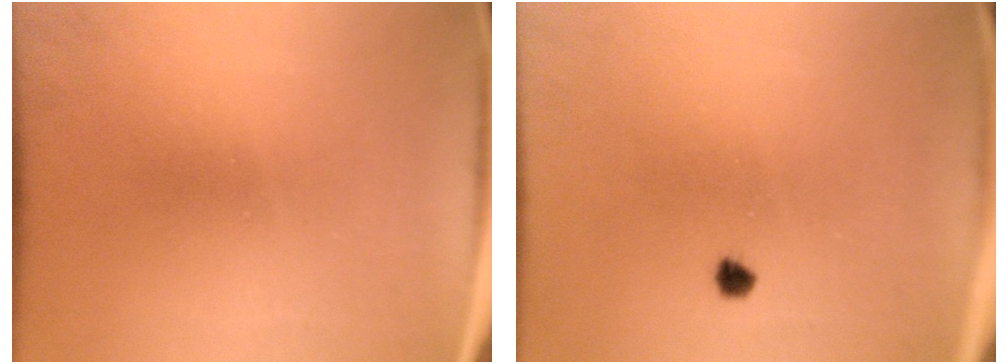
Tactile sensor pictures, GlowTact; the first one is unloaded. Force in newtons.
{"total": 1.3}